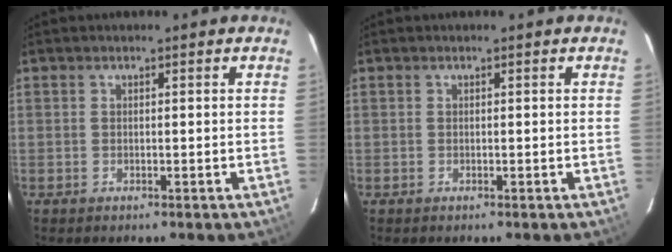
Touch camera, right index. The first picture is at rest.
{"total": 0.0}